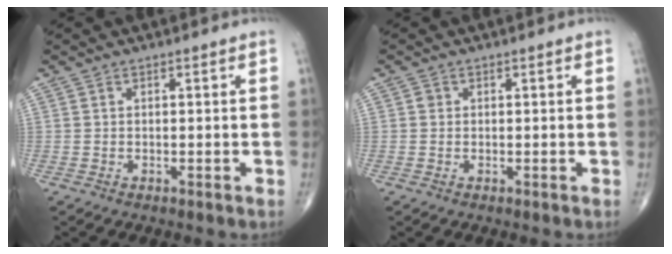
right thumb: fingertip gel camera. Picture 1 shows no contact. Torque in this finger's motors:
{"motor_torque": [-0.65, 0.48, 0.15, -0.17, -0.03]}